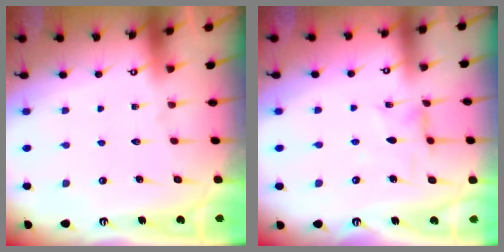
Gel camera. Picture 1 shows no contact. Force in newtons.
{"total": 3.0, "press": 2.9, "slide": 0.3}